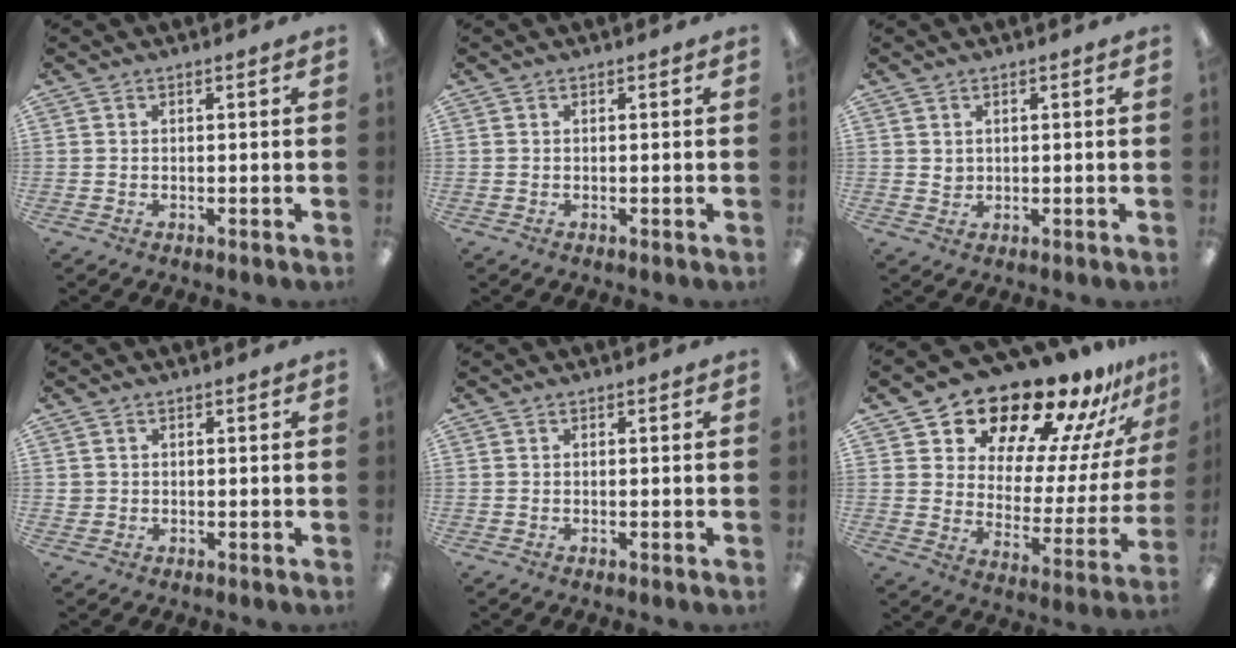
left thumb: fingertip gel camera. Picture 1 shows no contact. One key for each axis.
{"total": 0.0}
{"total": 1.6, "fx": 0.9, "fy": 1.3, "fz": 0.3, "tx": 0.000, "ty": -0.001, "tz": 0.014}
{"total": 1.4, "fx": 0.2, "fy": 1.4, "fz": 0.1, "tx": -0.004, "ty": 0.004, "tz": 0.003}
{"total": 0.0}
{"total": 17.4, "fx": 15.5, "fy": 6.2, "fz": 4.7, "tx": -0.079, "ty": -0.137, "tz": 0.265}